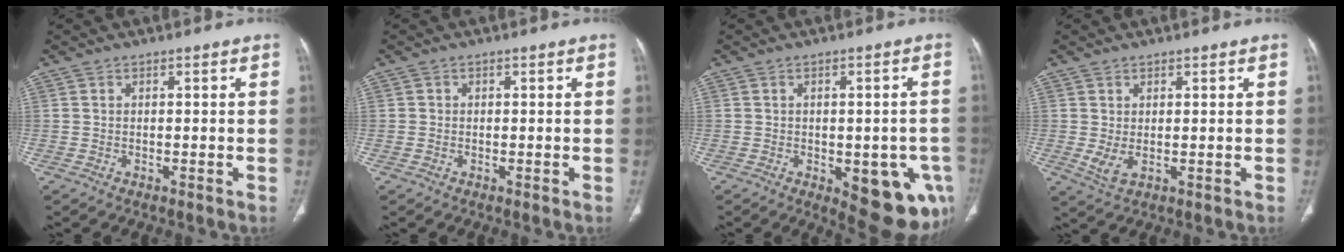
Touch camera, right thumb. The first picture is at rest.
{"total": 0.8, "force": [-0.1, 0.7, 0.1], "torque": [0.003, 0.004, -0.001]}
{"total": 13.7, "force": [-4.7, 6.4, 11.2], "torque": [-0.109, 0.003, -0.041]}
{"total": 2.9, "force": [0.3, 1.2, 2.6], "torque": [-0.054, -0.009, 0.015]}